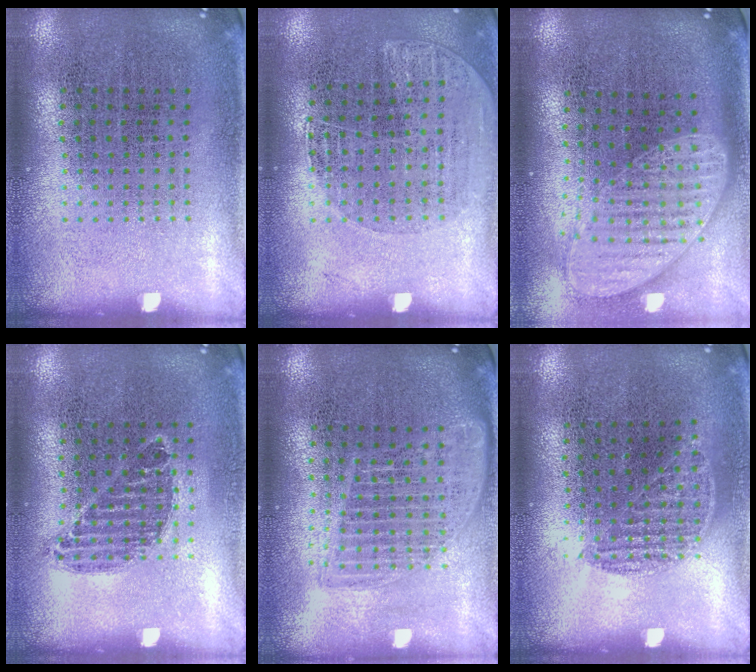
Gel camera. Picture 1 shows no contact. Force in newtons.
{"total": 1.2, "press": 1.1, "slide": 0.5}
{"total": 1.8, "press": 1.5, "slide": 1.1}
{"total": 0.7, "press": 0.7, "slide": 0.2}
{"total": 1.7, "press": 1.5, "slide": 0.8}
{"total": 0.7, "press": 0.6, "slide": 0.4}